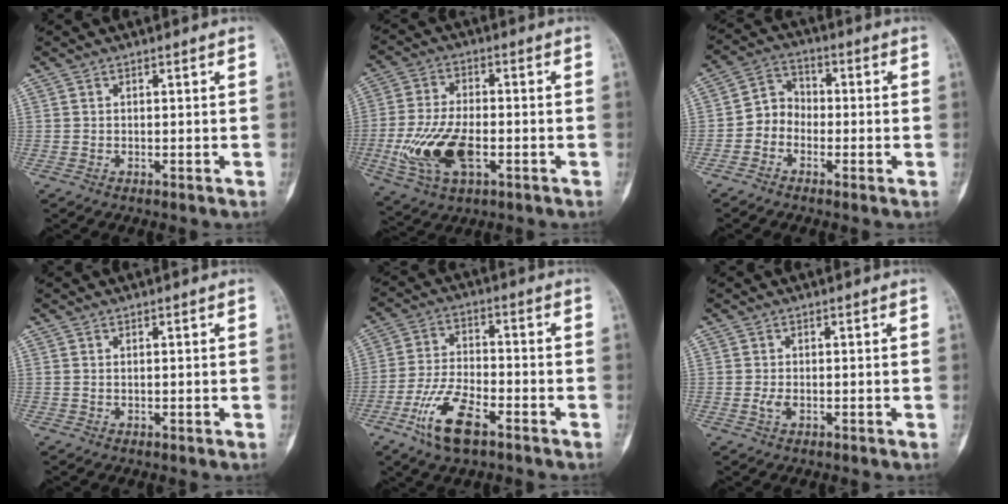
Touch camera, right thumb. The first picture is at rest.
{"total": 13.7, "force": [-3.4, 7.0, 11.3], "torque": [-0.230, 0.006, -0.057]}
{"total": 5.3, "force": [-1.7, 4.5, 2.2], "torque": [-0.010, 0.024, -0.052]}
{"total": 0.0}
{"total": 10.8, "force": [-5.8, 4.4, 8.0], "torque": [-0.163, 0.021, -0.110]}
{"total": 1.3, "force": [-0.3, 0.7, 1.1], "torque": [-0.025, -0.002, -0.008]}